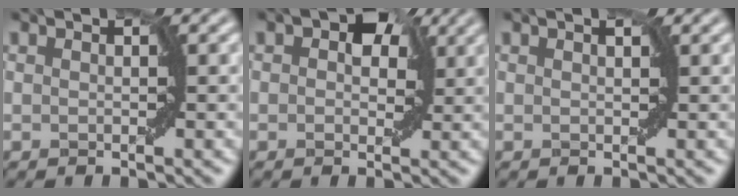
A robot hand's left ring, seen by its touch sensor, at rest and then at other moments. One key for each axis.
{"total": 3.9, "fx": 1.5, "fy": 2.5, "fz": 2.7, "tx": -0.029, "ty": 0.006, "tz": 0.015}
{"total": 0.6, "fx": 0.5, "fy": 0.0, "fz": 0.4, "tx": -0.006, "ty": 0.001, "tz": 0.010}